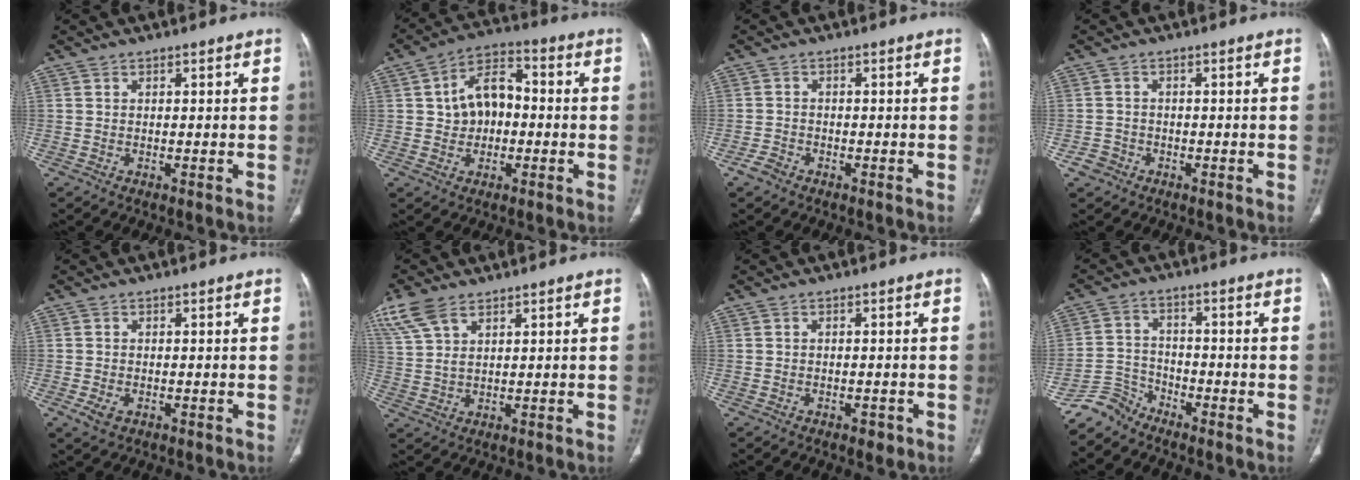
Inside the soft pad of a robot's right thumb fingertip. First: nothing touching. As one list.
[{"total": 10.1, "force": [0.3, 7.1, 7.1], "torque": [-0.096, 0.028, -0.004]}, {"total": 2.1, "force": [-1.4, 1.4, 0.7], "torque": [-0.019, 0.007, -0.026]}, {"total": 2.3, "force": [-1.2, 2.0, 0.2], "torque": [-0.001, 0.012, -0.023]}, {"total": 2.5, "force": [-0.9, 1.6, 1.7], "torque": [-0.038, -0.003, -0.012]}, {"total": 7.3, "force": [4.8, 3.3, 4.5], "torque": [-0.107, 0.000, 0.107]}, {"total": 1.7, "force": [-0.8, 1.1, 1.0], "torque": [-0.009, 0.002, -0.007]}, {"total": 5.0, "force": [-4.7, 1.6, -0.5], "torque": [0.010, 0.030, -0.101]}]